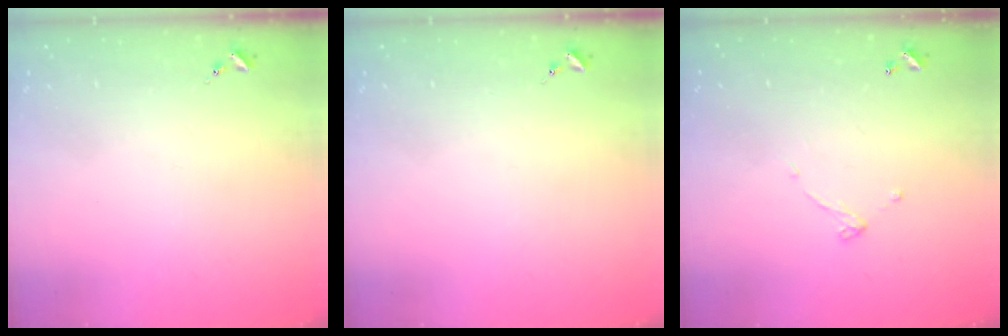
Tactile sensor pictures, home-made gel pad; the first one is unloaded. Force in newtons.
{"total": 0.0}
{"total": 4.4, "press": 4.4, "slide": 0.2}